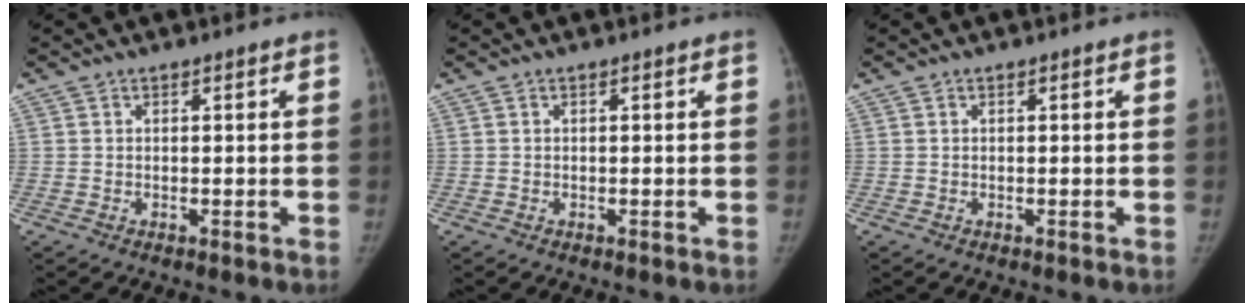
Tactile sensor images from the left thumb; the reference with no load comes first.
{"total": 0.0}
{"total": 0.0}